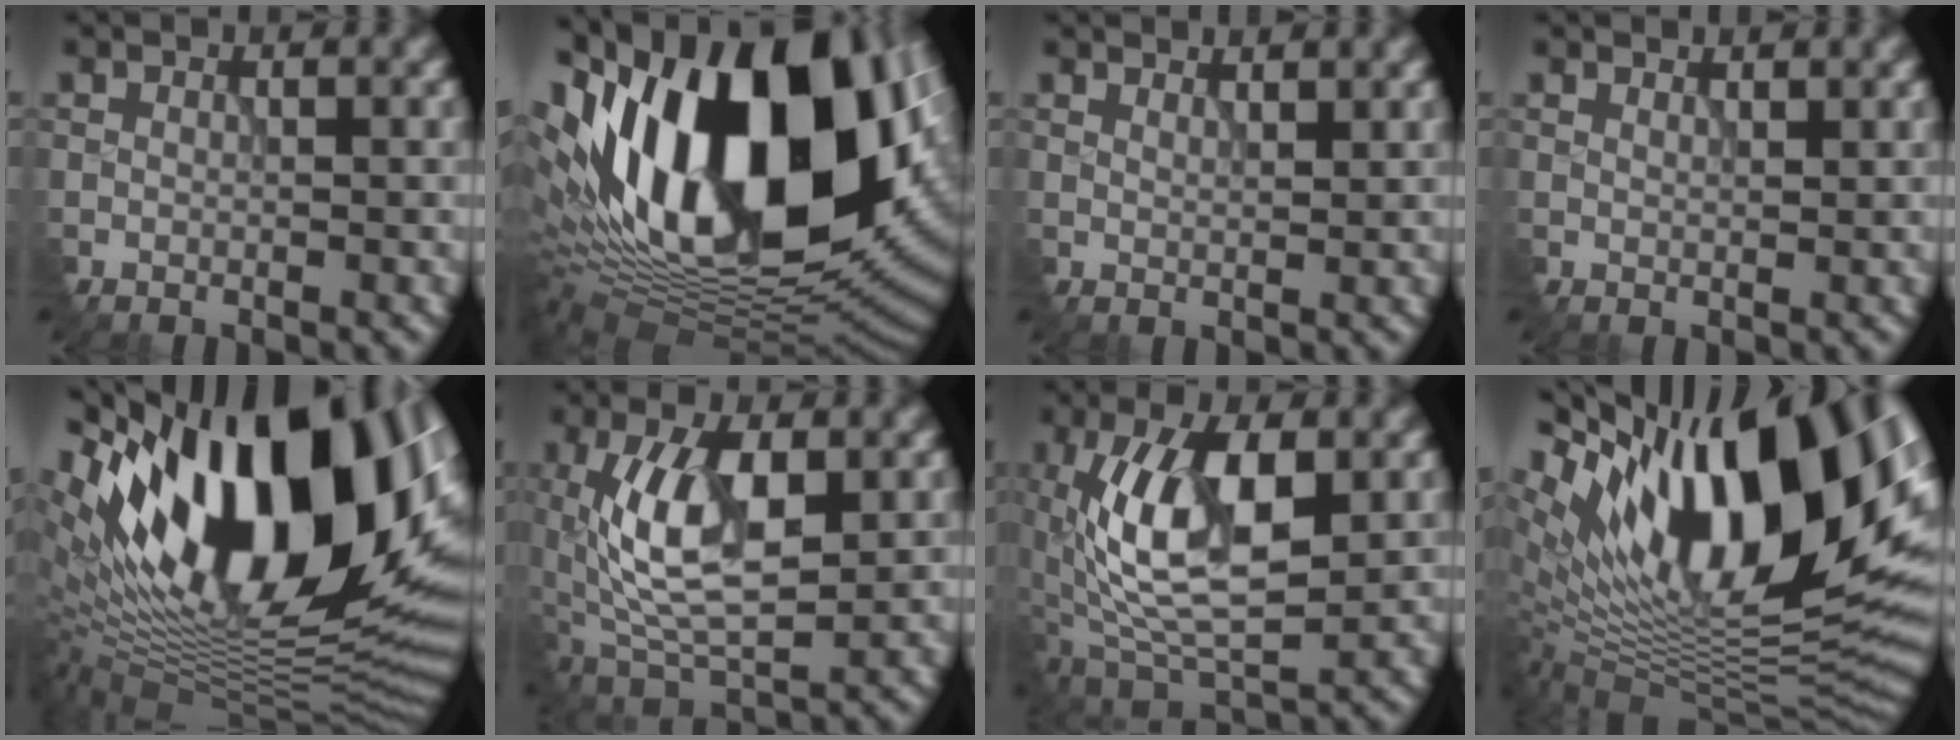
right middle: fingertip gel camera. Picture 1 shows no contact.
{"total": 20.2, "force": [2.6, 11.5, 16.4], "torque": [-0.289, 0.015, 0.050]}
{"total": 2.0, "force": [1.8, 0.4, 0.7], "torque": [-0.005, 0.002, 0.028]}
{"total": 1.4, "force": [1.3, 0.3, 0.4], "torque": [-0.004, 0.002, 0.020]}
{"total": 20.2, "force": [5.1, 9.9, 16.9], "torque": [-0.283, 0.028, 0.080]}
{"total": 9.1, "force": [0.3, 4.1, 8.1], "torque": [-0.161, 0.005, 0.006]}
{"total": 10.4, "force": [0.2, 4.9, 9.2], "torque": [-0.175, 0.005, 0.001]}
{"total": 19.3, "force": [6.4, 8.5, 16.0], "torque": [-0.268, 0.026, 0.114]}